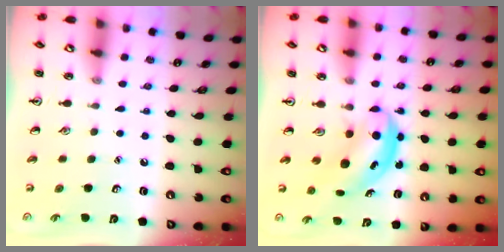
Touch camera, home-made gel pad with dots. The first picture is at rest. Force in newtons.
{"total": 5.1, "press": 5.1, "slide": 0.6}